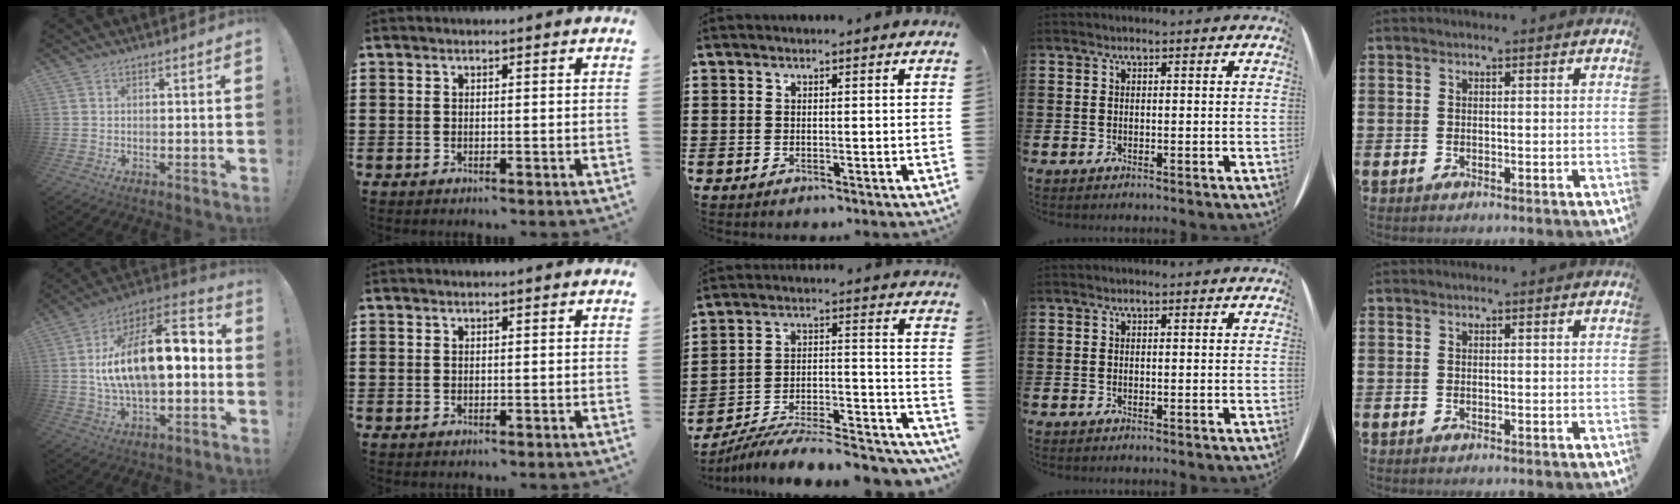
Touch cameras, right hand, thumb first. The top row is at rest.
{"thumb": {"total": 19.8, "force": [1.2, 9.3, 17.4], "torque": [-0.282, -0.006, 0.020]}, "middle": {"total": 8.2, "force": [-7.5, 0.8, 3.1], "torque": [-0.039, 0.006, -0.147]}}